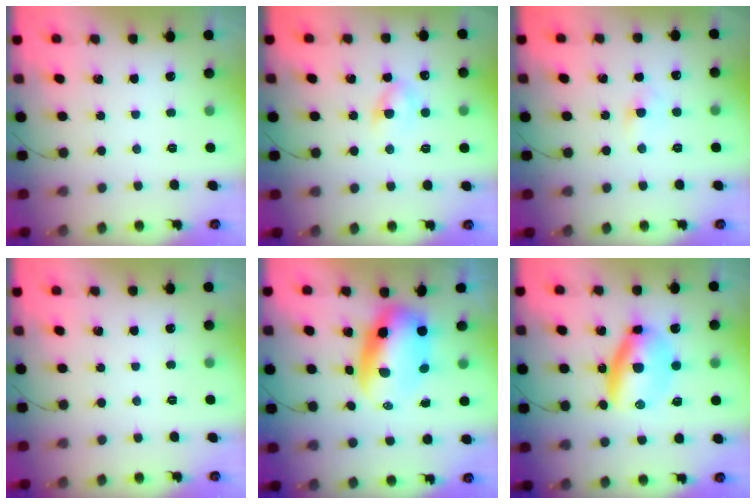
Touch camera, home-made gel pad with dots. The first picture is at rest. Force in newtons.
{"total": 4.3, "press": 4.0, "slide": 1.5}
{"total": 3.0, "press": 2.8, "slide": 1.1}
{"total": 0.0}
{"total": 8.3, "press": 7.9, "slide": 2.3}
{"total": 7.9, "press": 7.6, "slide": 2.2}